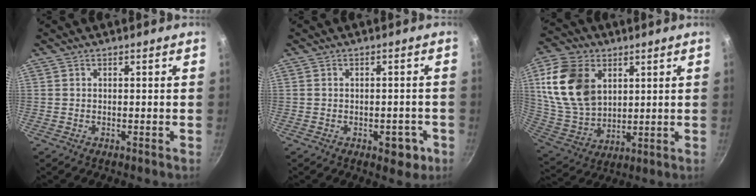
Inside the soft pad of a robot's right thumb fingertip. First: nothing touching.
{"total": 4.8, "force": [-2.0, 2.8, 3.4], "torque": [-0.018, 0.017, -0.016]}
{"total": 17.4, "force": [5.4, 12.1, 11.3], "torque": [-0.195, -0.014, 0.116]}